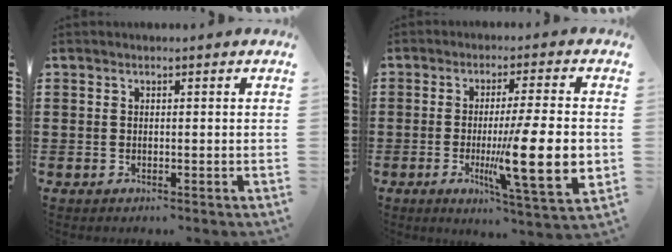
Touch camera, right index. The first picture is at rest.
{"total": 13.8, "force": [-1.5, 2.2, 13.5], "torque": [-0.221, -0.022, -0.029]}